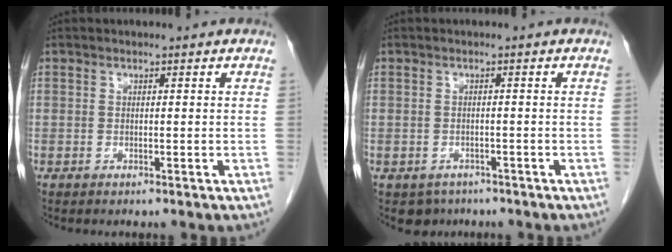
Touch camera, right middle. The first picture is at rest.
{"total": 3.0, "force": [-2.1, 2.1, 0.3], "torque": [-0.007, 0.003, -0.028]}